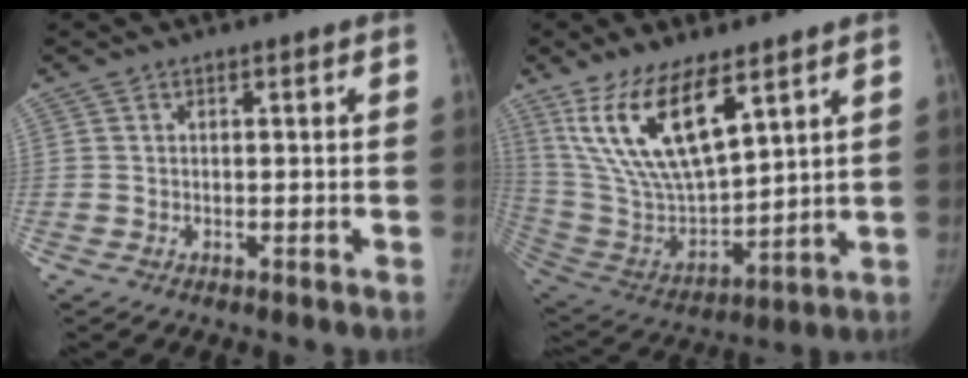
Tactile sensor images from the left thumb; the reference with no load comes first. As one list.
[{"total": 18.2, "force": [10.2, 7.0, 13.3], "torque": [-0.237, -0.047, 0.215]}]